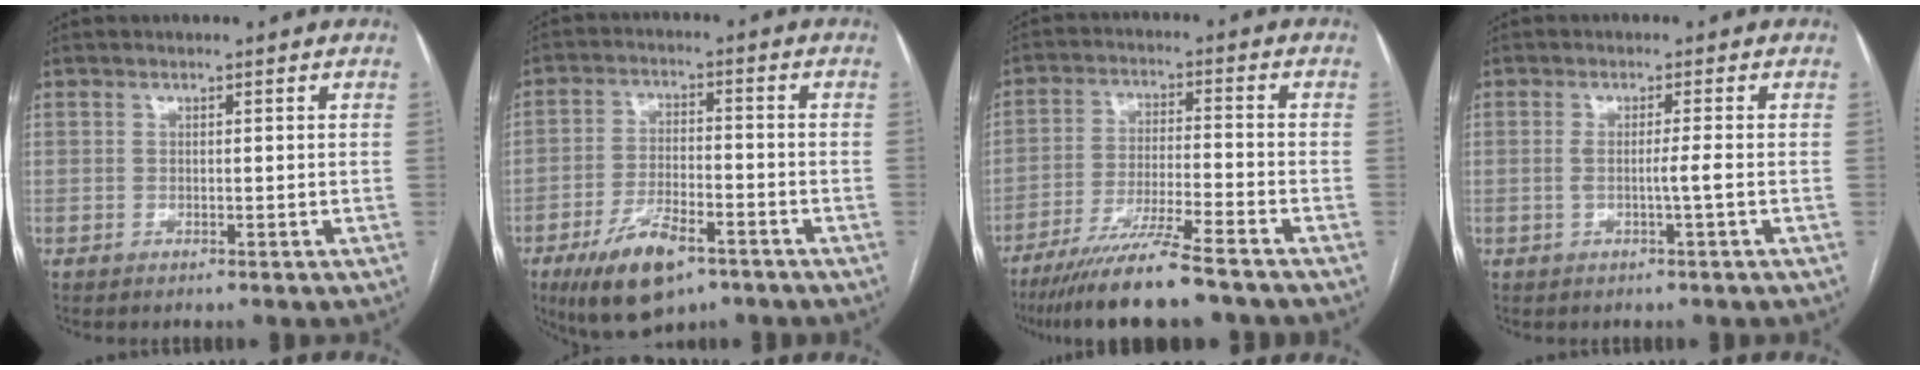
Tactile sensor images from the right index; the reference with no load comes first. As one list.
[{"total": 10.9, "force": [-6.6, 3.9, 7.8], "torque": [-0.150, -0.010, -0.110]}, {"total": 11.6, "force": [-9.3, -0.2, 7.0], "torque": [-0.119, -0.033, -0.159]}, {"total": 2.1, "force": [-0.5, -0.6, 1.9], "torque": [-0.033, -0.001, -0.010]}]